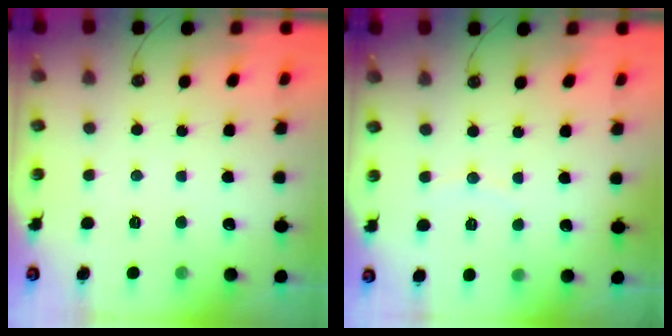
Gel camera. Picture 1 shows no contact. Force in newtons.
{"total": 3.0, "press": 3.0, "slide": 0.2}